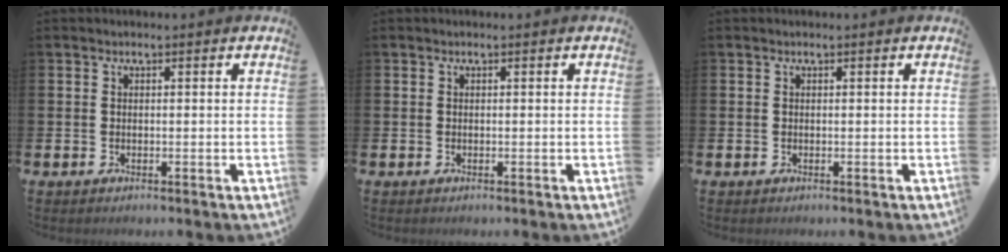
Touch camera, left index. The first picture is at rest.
{"total": 0.0}
{"total": 0.0}